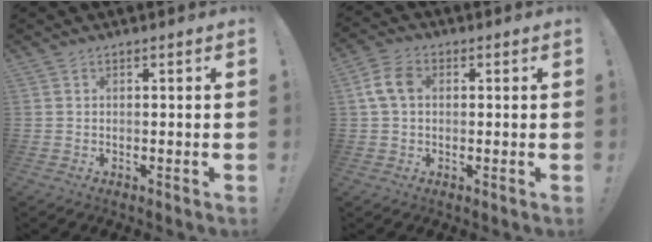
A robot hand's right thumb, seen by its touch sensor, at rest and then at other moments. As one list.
[{"total": 7.3, "force": [0.9, 4.8, 5.3], "torque": [-0.112, 0.014, 0.022]}]